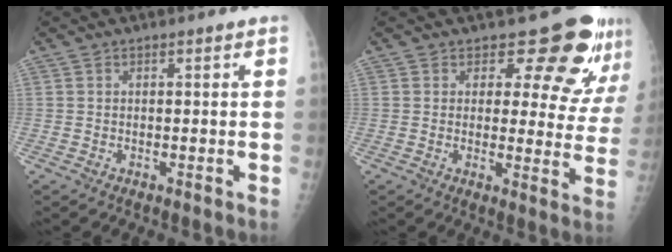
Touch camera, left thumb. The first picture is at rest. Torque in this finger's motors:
{"motor_torque": [-0.09, 0.42, -0.12, -0.13, 0.02]}